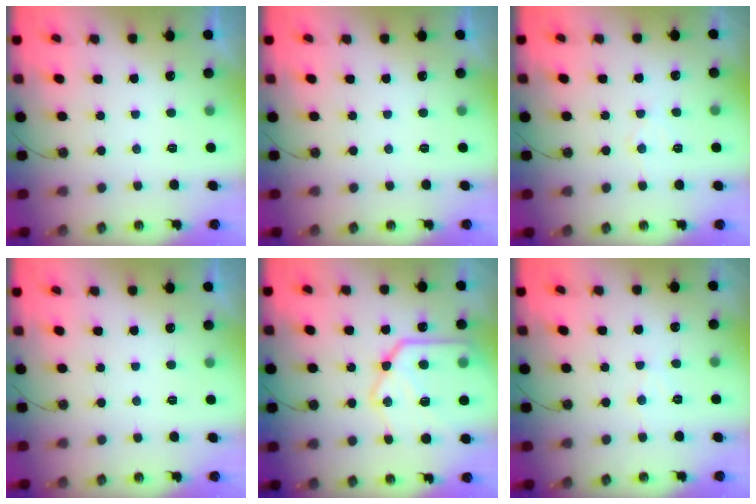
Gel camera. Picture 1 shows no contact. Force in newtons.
{"total": 0.0}
{"total": 5.9, "press": 5.8, "slide": 0.7}
{"total": 0.0}
{"total": 21.6, "press": 21.5, "slide": 2.0}
{"total": 4.3, "press": 4.2, "slide": 0.7}